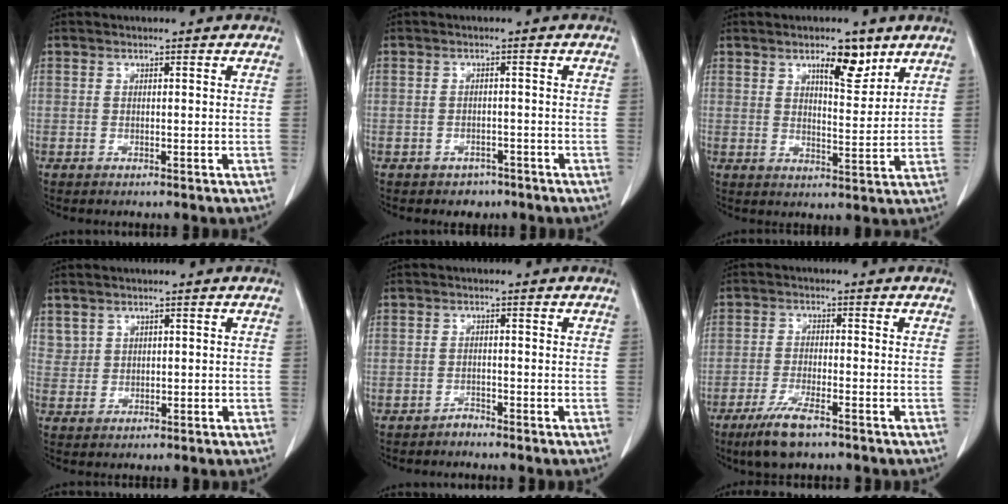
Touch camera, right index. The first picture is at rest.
{"total": 2.7, "force": [-1.9, 1.9, 0.5], "torque": [-0.012, 0.006, -0.021]}
{"total": 6.3, "force": [4.1, 1.9, 4.3], "torque": [-0.067, -0.003, 0.064]}
{"total": 1.9, "force": [1.3, 1.4, 0.2], "torque": [0.005, 0.007, 0.027]}
{"total": 1.3, "force": [-1.3, 0.3, -0.1], "torque": [0.007, 0.000, -0.023]}
{"total": 6.4, "force": [-4.3, 1.1, 4.5], "torque": [-0.096, -0.013, -0.075]}